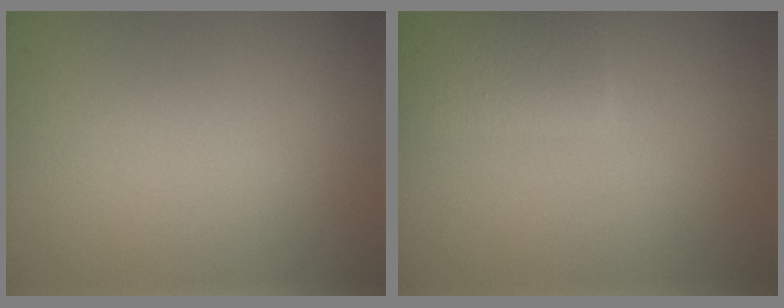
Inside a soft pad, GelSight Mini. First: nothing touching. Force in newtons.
{"total": 2.8, "press": 2.8, "slide": 0.1}